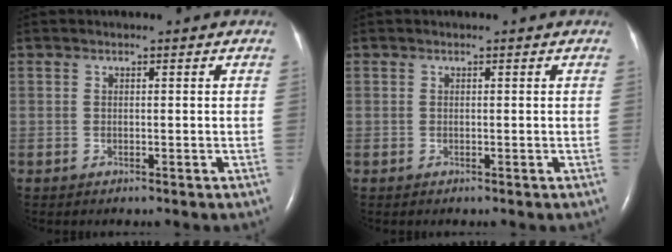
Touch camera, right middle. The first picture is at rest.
{"total": 0.0}